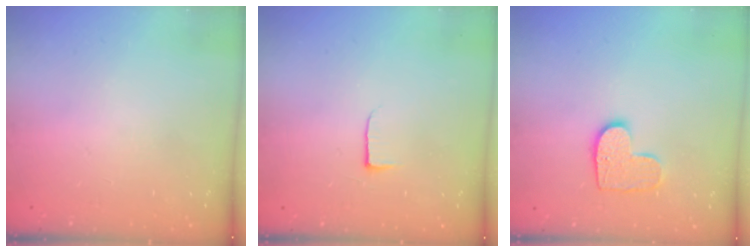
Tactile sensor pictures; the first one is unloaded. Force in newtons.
{"total": 3.9, "press": 3.9, "slide": 0.5}
{"total": 9.2, "press": 9.2, "slide": 0.3}